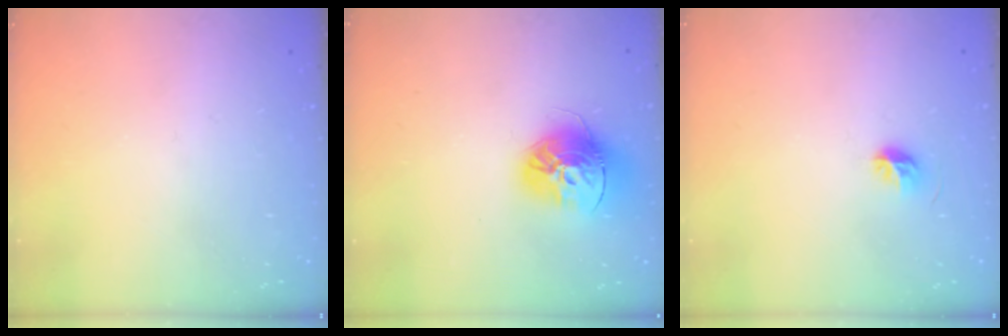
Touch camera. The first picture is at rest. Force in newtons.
{"total": 15.1, "press": 15.0, "slide": 1.5}
{"total": 5.3, "press": 5.2, "slide": 1.0}